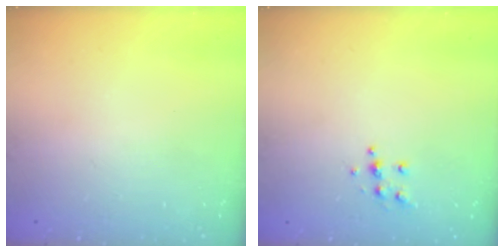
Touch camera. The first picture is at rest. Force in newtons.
{"total": 5.1, "press": 5.1, "slide": 0.5}